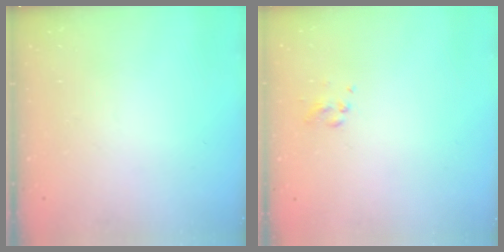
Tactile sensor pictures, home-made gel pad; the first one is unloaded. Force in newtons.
{"total": 3.0, "press": 2.9, "slide": 0.8}